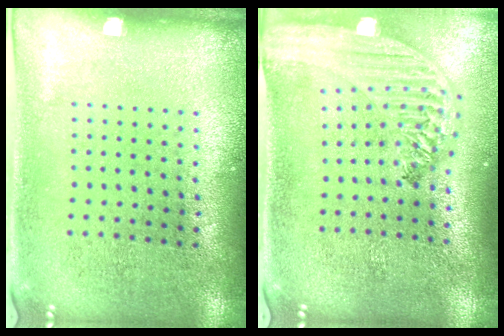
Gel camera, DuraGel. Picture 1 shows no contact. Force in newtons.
{"total": 2.5, "press": 2.2, "slide": 1.4}